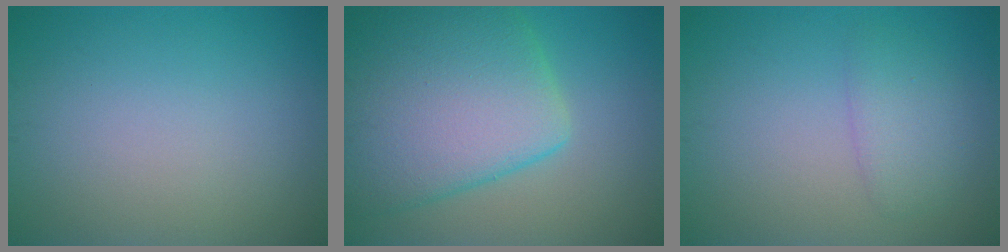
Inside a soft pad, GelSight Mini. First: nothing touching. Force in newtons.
{"total": 11.2, "press": 11.2, "slide": 0.4}
{"total": 2.2, "press": 2.2, "slide": 0.2}